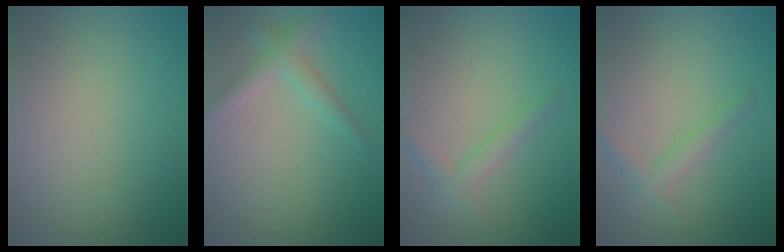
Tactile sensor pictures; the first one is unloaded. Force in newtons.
{"total": 2.2, "press": 2.1, "slide": 0.1}
{"total": 1.7, "press": 1.7, "slide": 0.1}
{"total": 1.7, "press": 1.7, "slide": 0.1}